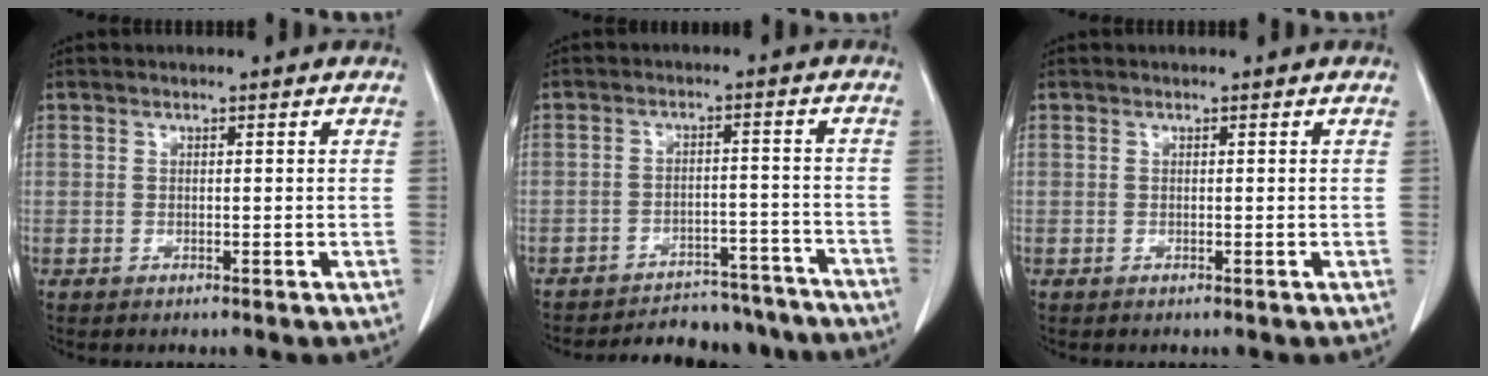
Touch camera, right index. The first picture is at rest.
{"total": 16.4, "force": [-15.1, 5.1, 3.7], "torque": [-0.061, 0.014, -0.188]}
{"total": 0.0}